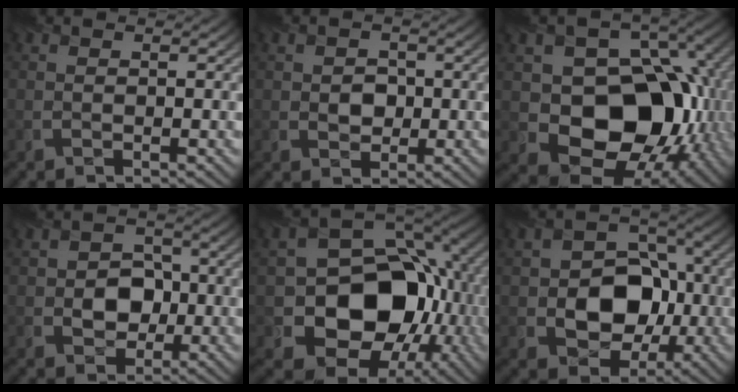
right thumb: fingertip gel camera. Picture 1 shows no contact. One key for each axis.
{"total": 2.5, "fx": -0.1, "fy": 2.2, "fz": 1.3, "tx": -0.028, "ty": -0.004, "tz": -0.006}
{"total": 15.3, "fx": -1.0, "fy": 11.5, "fz": 10.1, "tx": -0.139, "ty": -0.028, "tz": -0.015}
{"total": 4.9, "fx": -0.7, "fy": 4.0, "fz": 2.7, "tx": -0.044, "ty": -0.001, "tz": -0.021}
{"total": 16.7, "fx": -3.0, "fy": 12.8, "fz": 10.3, "tx": -0.156, "ty": -0.039, "tz": -0.041}
{"total": 10.4, "fx": -1.4, "fy": 8.0, "fz": 6.5, "tx": -0.106, "ty": -0.002, "tz": -0.033}